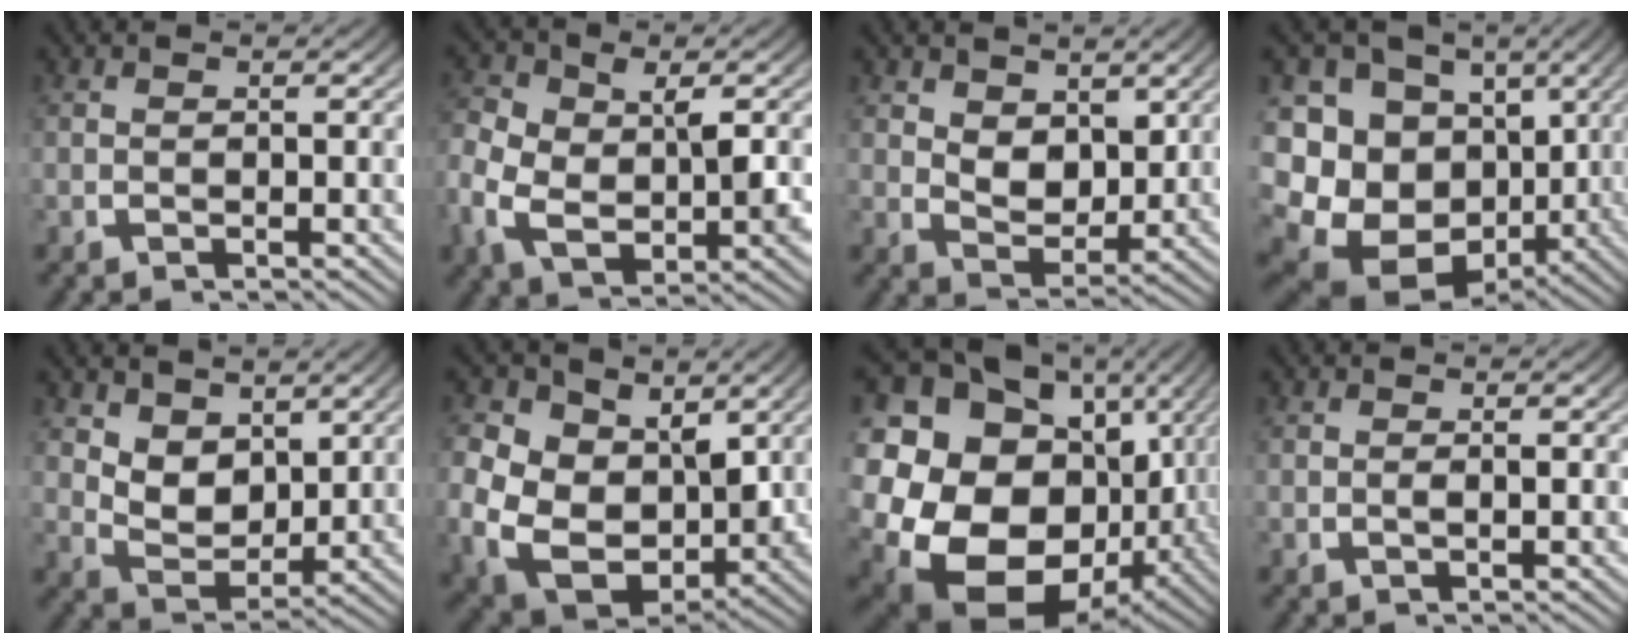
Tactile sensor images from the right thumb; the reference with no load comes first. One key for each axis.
{"total": 7.9, "fx": -1.0, "fy": 5.5, "fz": 5.6, "tx": -0.136, "ty": -0.043, "tz": 0.011}
{"total": 4.0, "fx": 1.4, "fy": 2.6, "fz": 2.6, "tx": -0.056, "ty": -0.032, "tz": 0.040}
{"total": 21.0, "fx": -3.1, "fy": 16.6, "fz": 12.5, "tx": -0.262, "ty": -0.073, "tz": -0.030}
{"total": 4.7, "fx": 1.3, "fy": 3.1, "fz": 3.3, "tx": -0.075, "ty": -0.029, "tz": 0.034}
{"total": 15.2, "fx": -1.5, "fy": 11.4, "fz": 10.0, "tx": -0.247, "ty": -0.086, "tz": 0.006}
{"total": 27.1, "fx": -1.3, "fy": 20.4, "fz": 17.8, "tx": -0.364, "ty": -0.077, "tz": 0.007}
{"total": 0.8, "fx": 0.2, "fy": 0.4, "fz": 0.7, "tx": -0.016, "ty": -0.002, "tz": 0.008}